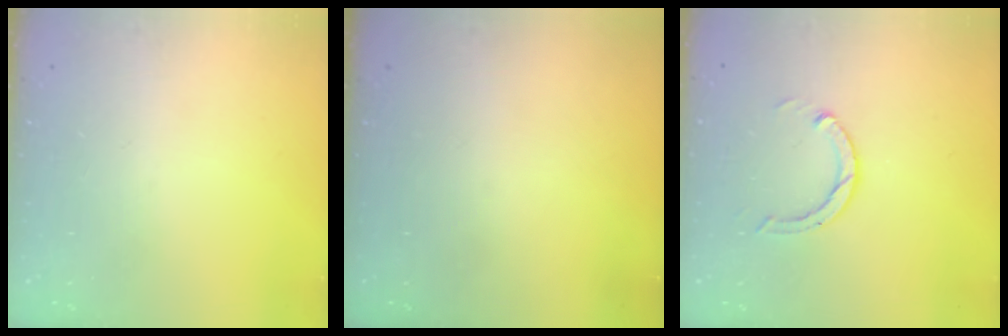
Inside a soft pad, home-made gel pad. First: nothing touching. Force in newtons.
{"total": 0.0}
{"total": 3.0, "press": 3.0, "slide": 0.3}